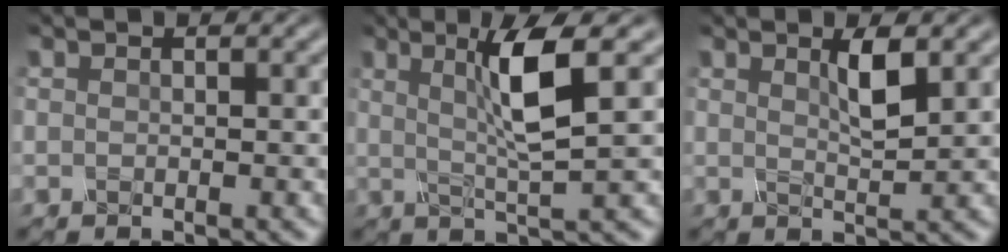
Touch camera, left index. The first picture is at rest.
{"total": 5.0, "force": [1.1, 0.4, 4.8], "torque": [-0.094, -0.003, 0.025]}
{"total": 2.4, "force": [1.0, 0.5, 2.1], "torque": [-0.037, -0.005, 0.017]}